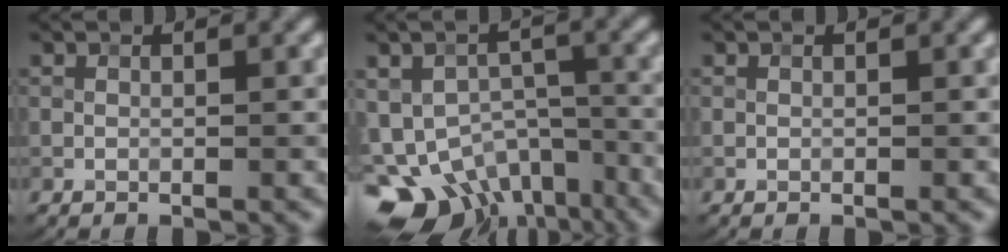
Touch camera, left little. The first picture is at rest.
{"total": 12.3, "force": [-8.1, 7.5, 5.6], "torque": [-0.097, -0.026, -0.105]}
{"total": 0.0}